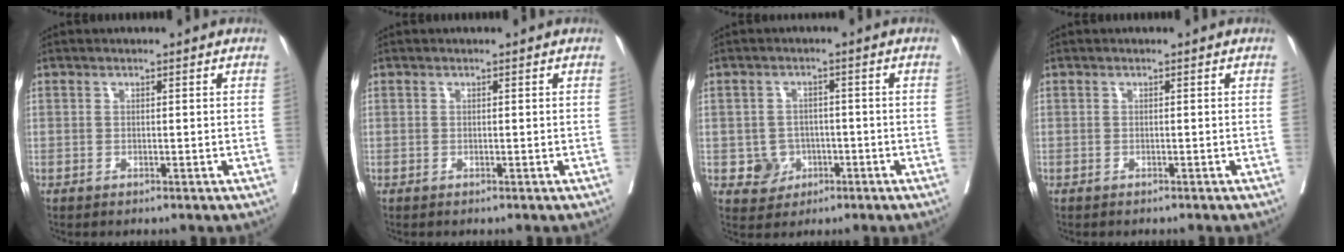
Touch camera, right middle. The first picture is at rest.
{"total": 0.0}
{"total": 4.0, "force": [-1.3, 3.7, 0.7], "torque": [-0.002, 0.010, -0.012]}
{"total": 0.5, "force": [-0.4, 0.3, 0.0], "torque": [-0.005, 0.004, -0.007]}